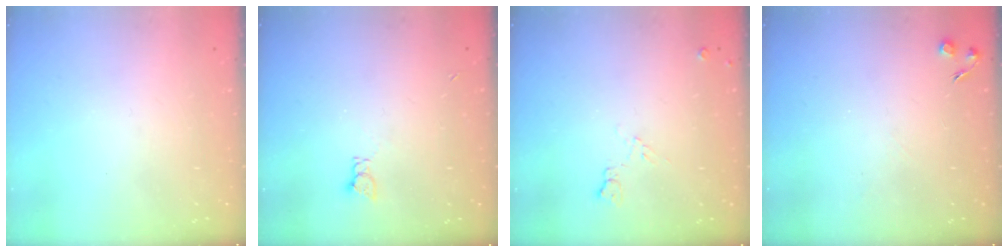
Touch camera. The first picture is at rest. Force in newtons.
{"total": 2.0, "press": 2.0, "slide": 0.3}
{"total": 5.8, "press": 5.7, "slide": 0.9}
{"total": 5.6, "press": 5.5, "slide": 0.8}